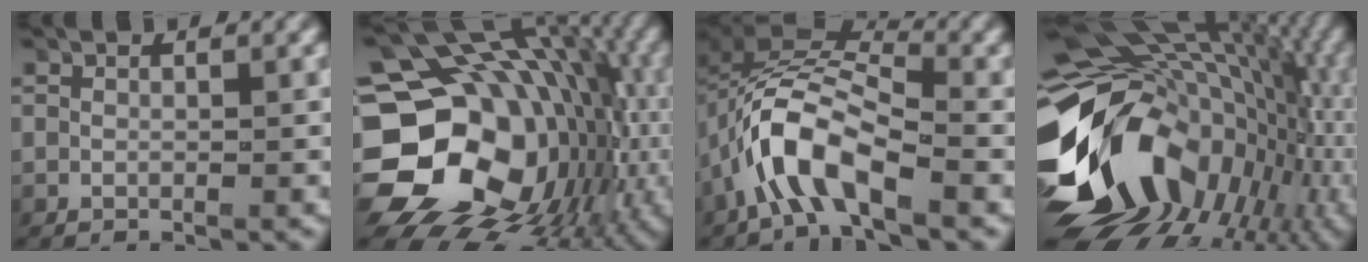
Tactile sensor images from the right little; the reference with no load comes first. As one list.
[{"total": 25.1, "force": [-2.3, 19.3, 15.9], "torque": [-0.270, -0.067, -0.024]}, {"total": 6.6, "force": [-1.5, 4.0, 5.0], "torque": [-0.118, -0.005, -0.033]}, {"total": 27.0, "force": [-3.0, 18.7, 19.2], "torque": [-0.287, -0.030, -0.045]}]